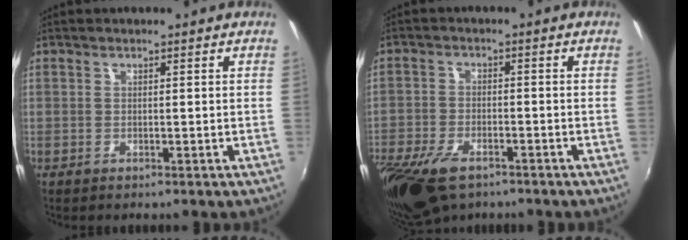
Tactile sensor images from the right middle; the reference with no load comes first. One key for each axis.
{"total": 13.8, "fx": -9.1, "fy": 6.6, "fz": 8.1, "tx": -0.207, "ty": -0.044, "tz": -0.164}